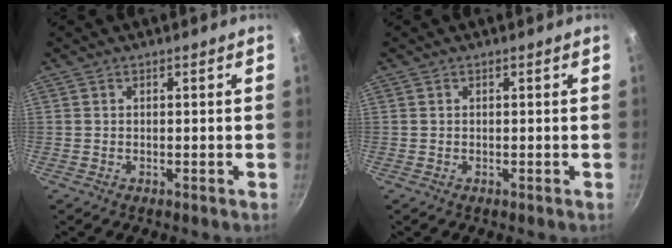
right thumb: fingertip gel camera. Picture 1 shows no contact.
{"total": 0.0}